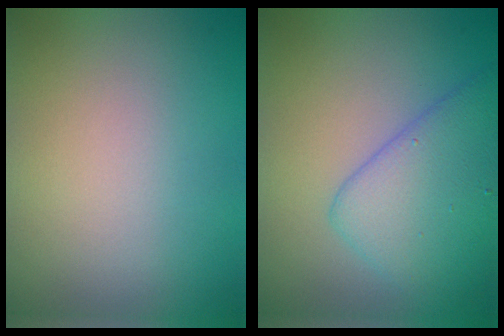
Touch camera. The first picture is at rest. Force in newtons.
{"total": 5.6, "press": 5.6, "slide": 0.2}